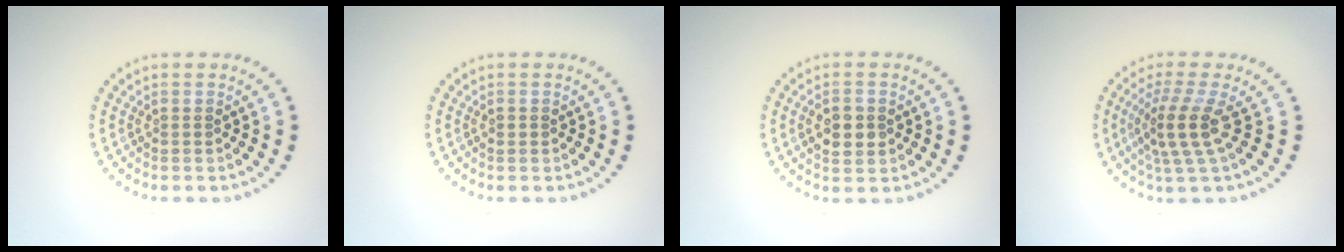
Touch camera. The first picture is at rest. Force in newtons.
{"total": 0.7, "press": 0.7, "slide": 0.1}
{"total": 2.6, "press": 2.6, "slide": 0.2}
{"total": 3.9, "press": 2.7, "slide": 2.8}